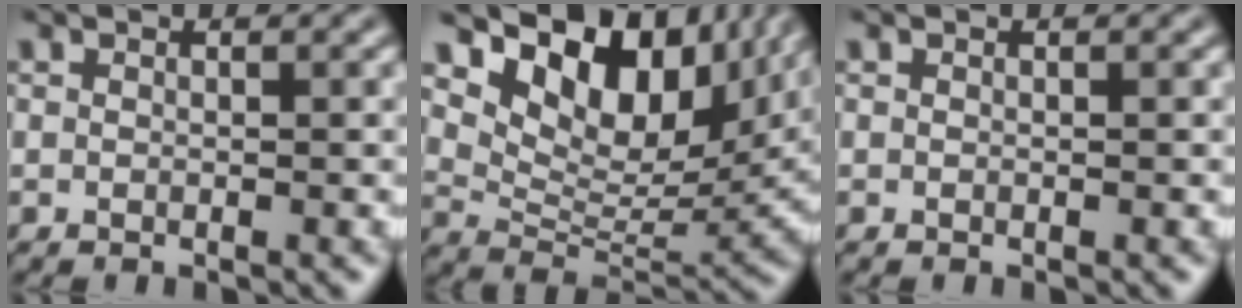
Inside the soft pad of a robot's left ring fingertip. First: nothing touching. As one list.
[{"total": 12.9, "force": [7.6, 6.8, 7.9], "torque": [-0.143, 0.004, 0.141]}, {"total": 0.0}]